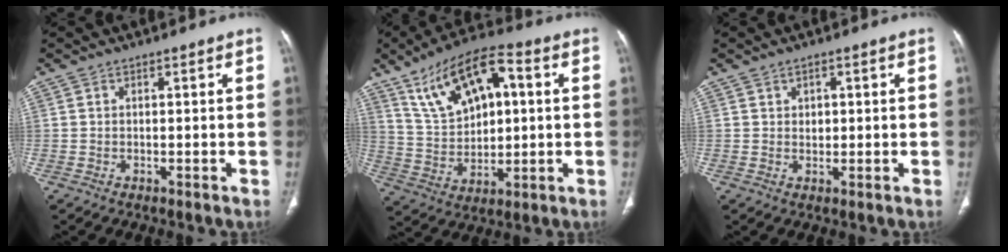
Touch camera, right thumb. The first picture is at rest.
{"total": 16.4, "force": [6.0, 8.4, 12.9], "torque": [-0.198, 0.002, 0.111]}
{"total": 1.7, "force": [0.5, 1.4, 0.8], "torque": [-0.005, -0.003, 0.009]}